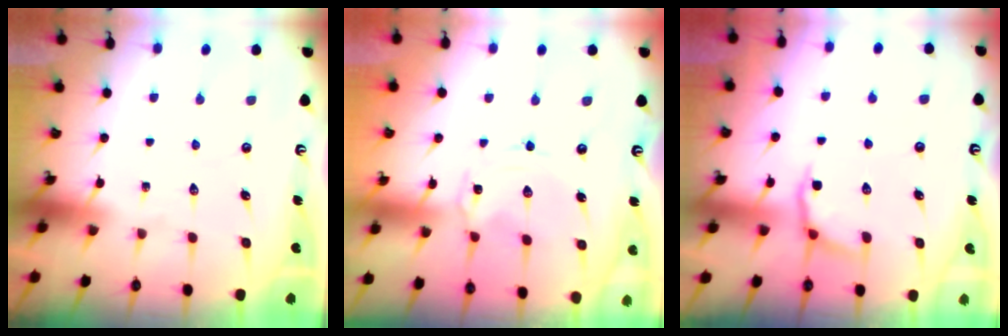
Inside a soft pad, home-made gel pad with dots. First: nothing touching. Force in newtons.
{"total": 0.9, "press": 0.9, "slide": 0.1}
{"total": 3.4, "press": 2.4, "slide": 2.3}